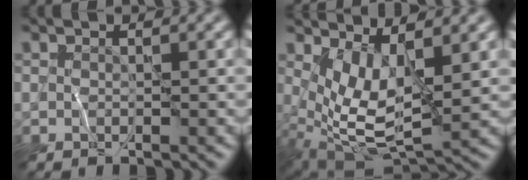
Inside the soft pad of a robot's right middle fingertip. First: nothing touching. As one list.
[{"total": 5.8, "force": [1.8, 2.2, 5.1], "torque": [-0.111, -0.017, 0.037]}]